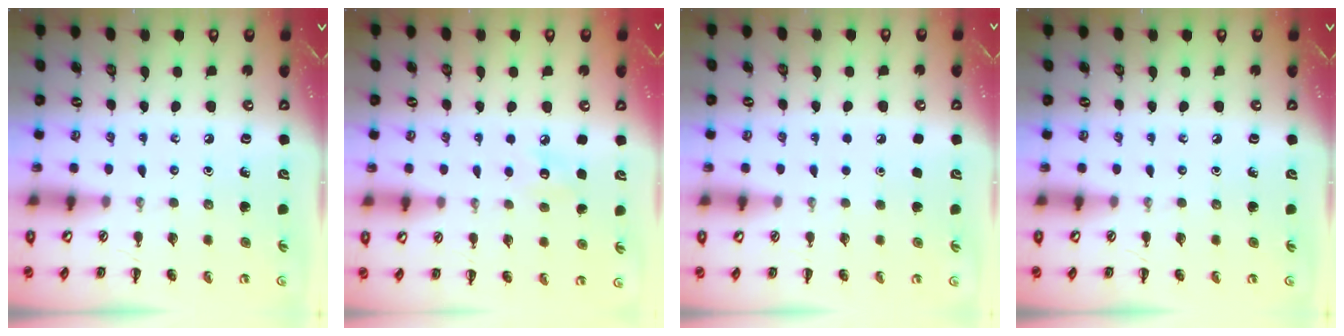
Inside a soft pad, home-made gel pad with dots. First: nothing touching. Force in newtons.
{"total": 6.1, "press": 5.9, "slide": 1.6}
{"total": 1.7, "press": 1.7, "slide": 0.1}
{"total": 0.0}